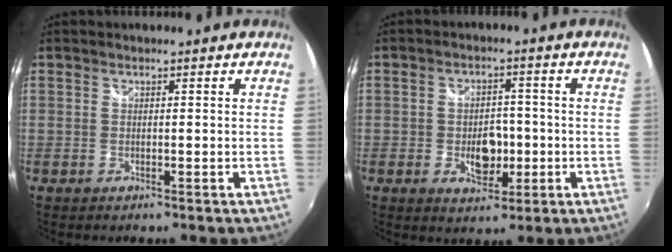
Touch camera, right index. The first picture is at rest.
{"total": 6.5, "force": [-1.6, 4.1, 4.7], "torque": [-0.080, -0.002, -0.020]}